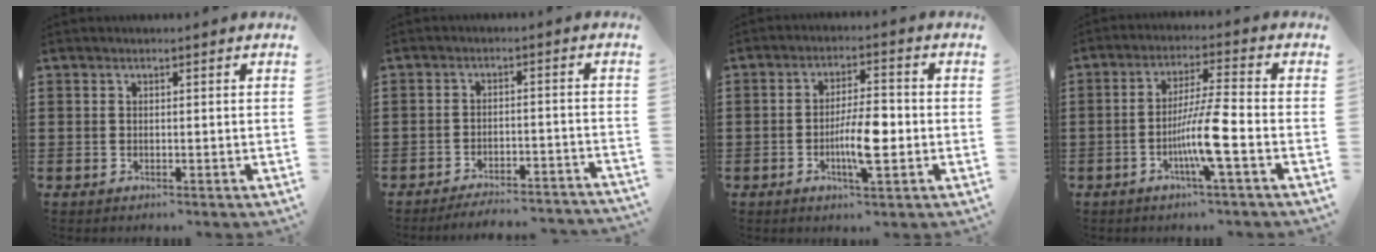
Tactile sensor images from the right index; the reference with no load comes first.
{"total": 3.7, "force": [-3.7, 0.1, 0.7], "torque": [-0.015, 0.001, -0.074]}
{"total": 7.1, "force": [-1.6, 1.9, 6.7], "torque": [-0.127, -0.001, -0.032]}
{"total": 8.3, "force": [-3.0, 0.1, 7.8], "torque": [-0.150, -0.010, -0.061]}